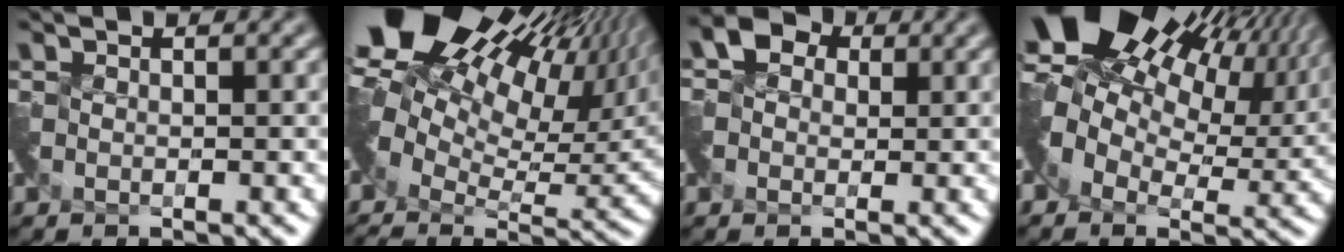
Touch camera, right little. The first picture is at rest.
{"total": 15.9, "force": [5.9, 9.2, 11.6], "torque": [-0.210, 0.038, 0.139]}
{"total": 2.0, "force": [-0.6, 1.9, -0.3], "torque": [0.010, 0.007, -0.013]}
{"total": 14.0, "force": [6.9, 8.3, 8.9], "torque": [-0.156, 0.034, 0.116]}